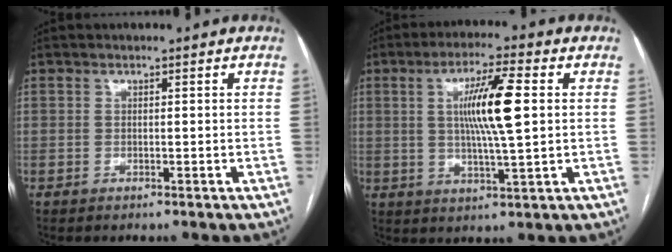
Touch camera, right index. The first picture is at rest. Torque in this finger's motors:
{"motor_torque": [0.65, 0.29, 0.51, 0.14]}